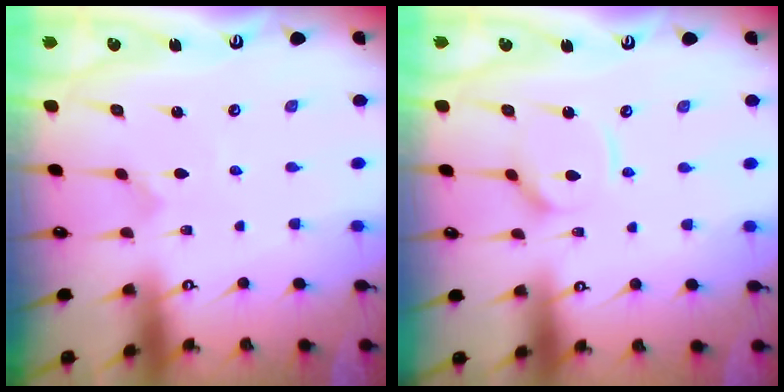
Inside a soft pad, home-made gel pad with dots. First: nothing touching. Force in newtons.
{"total": 8.8, "press": 8.7, "slide": 0.9}